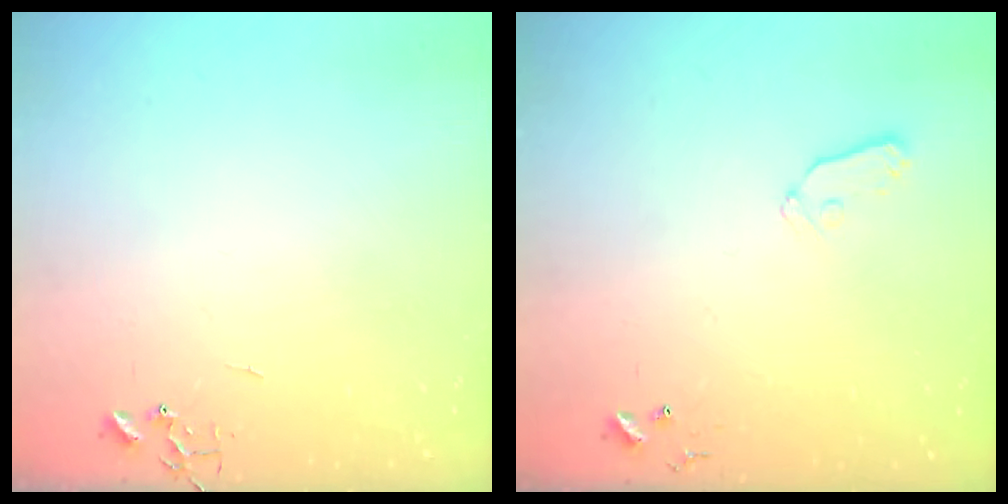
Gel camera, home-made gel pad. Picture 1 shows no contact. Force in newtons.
{"total": 6.8, "press": 6.7, "slide": 0.8}